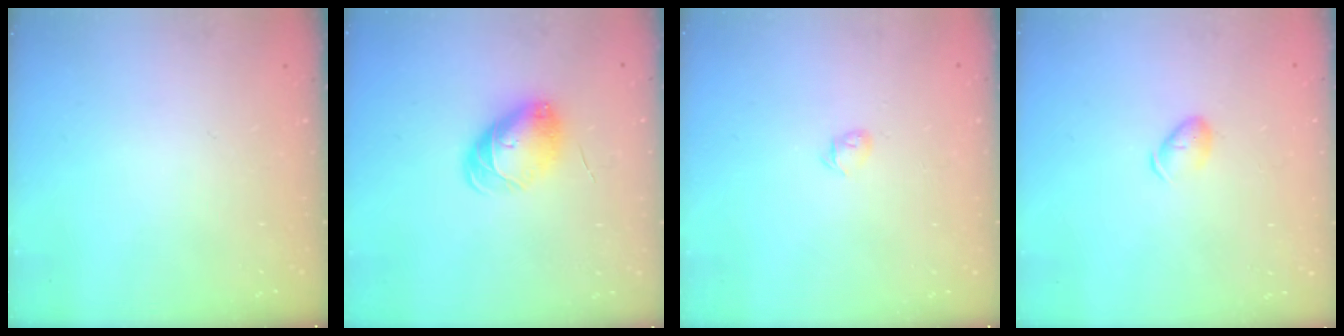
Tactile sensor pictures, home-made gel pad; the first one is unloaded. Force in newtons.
{"total": 7.3, "press": 7.2, "slide": 0.4}
{"total": 3.3, "press": 3.2, "slide": 0.8}
{"total": 5.4, "press": 5.4, "slide": 0.7}